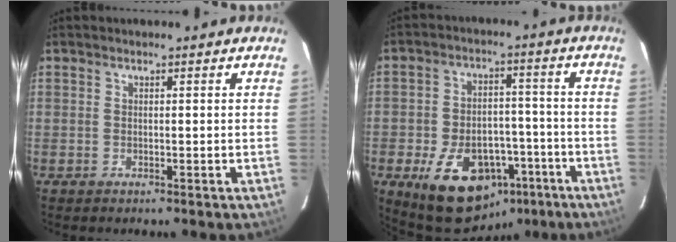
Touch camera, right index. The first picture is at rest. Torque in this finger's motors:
{"motor_torque": [1.31, -0.83, 0.68, 0.11]}